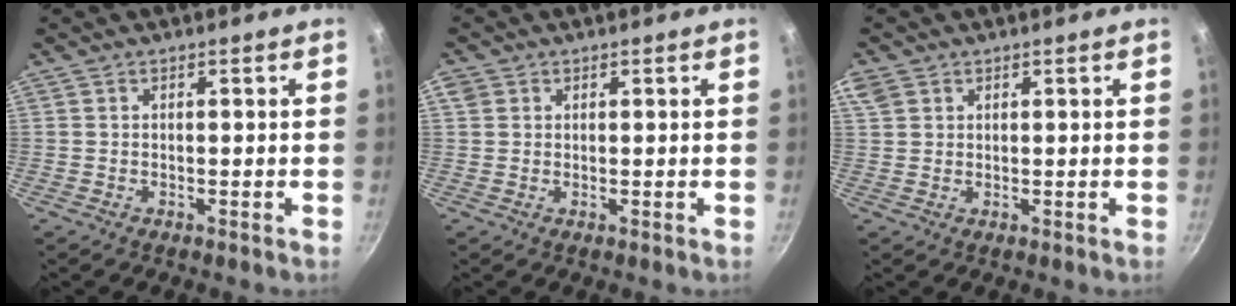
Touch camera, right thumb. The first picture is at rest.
{"total": 2.7, "force": [0.8, 2.5, 0.7], "torque": [0.003, 0.006, 0.010]}
{"total": 4.7, "force": [2.2, 3.6, 2.1], "torque": [-0.038, 0.009, 0.044]}